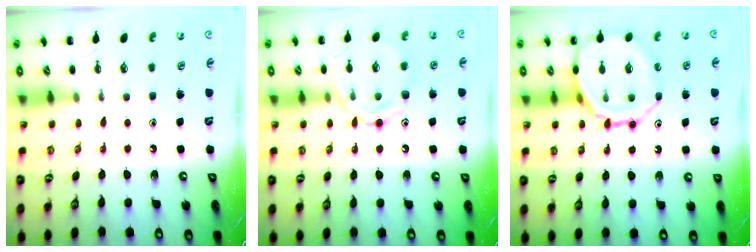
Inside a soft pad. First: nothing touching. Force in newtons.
{"total": 13.0, "press": 13.0, "slide": 0.8}
{"total": 15.1, "press": 14.9, "slide": 1.9}